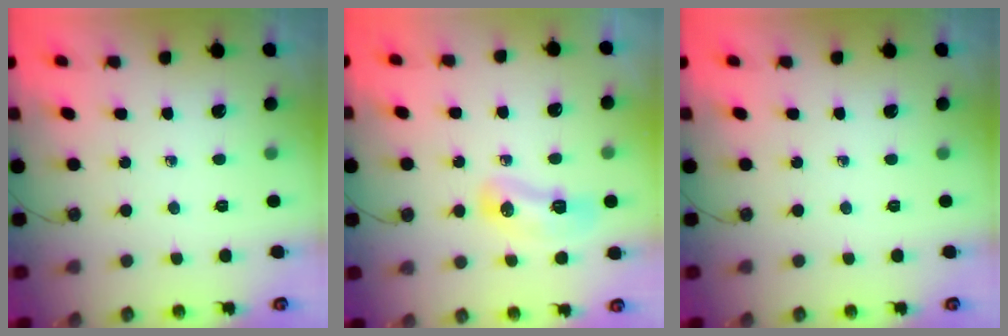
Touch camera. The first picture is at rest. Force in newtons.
{"total": 14.6, "press": 9.6, "slide": 10.9}
{"total": 0.0}